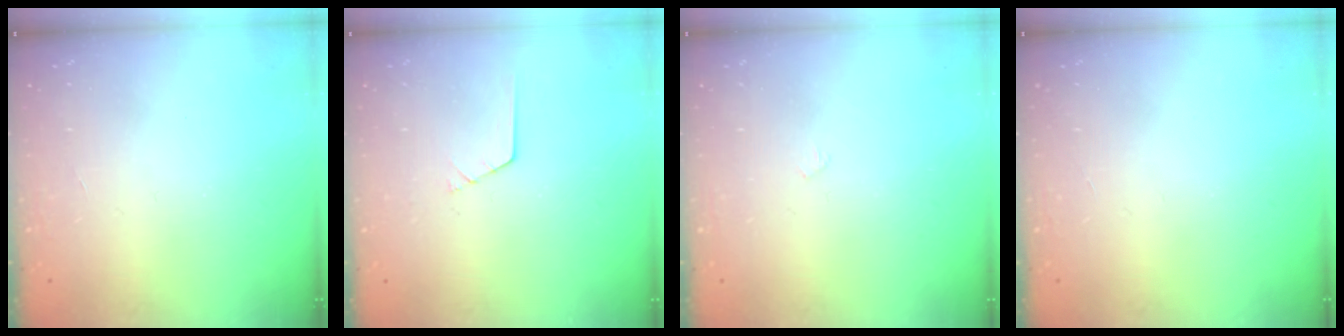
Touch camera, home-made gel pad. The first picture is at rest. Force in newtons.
{"total": 0.6, "press": 0.6, "slide": 0.2}
{"total": 2.8, "press": 2.8, "slide": 0.5}
{"total": 0.0}